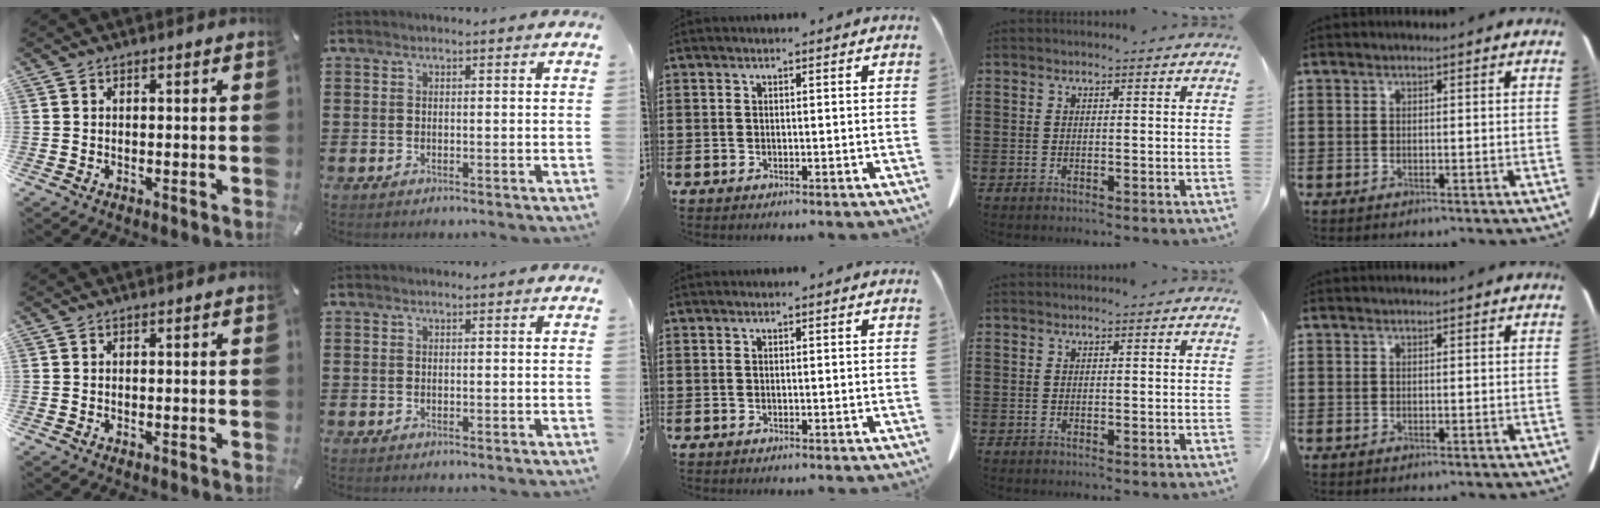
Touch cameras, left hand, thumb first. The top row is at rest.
{}